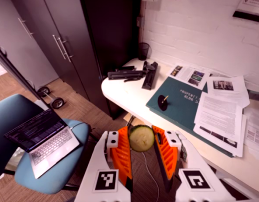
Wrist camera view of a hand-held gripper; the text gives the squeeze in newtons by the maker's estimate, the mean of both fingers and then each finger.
{"total": 10.8, "left": 10.6, "right": 10.9}